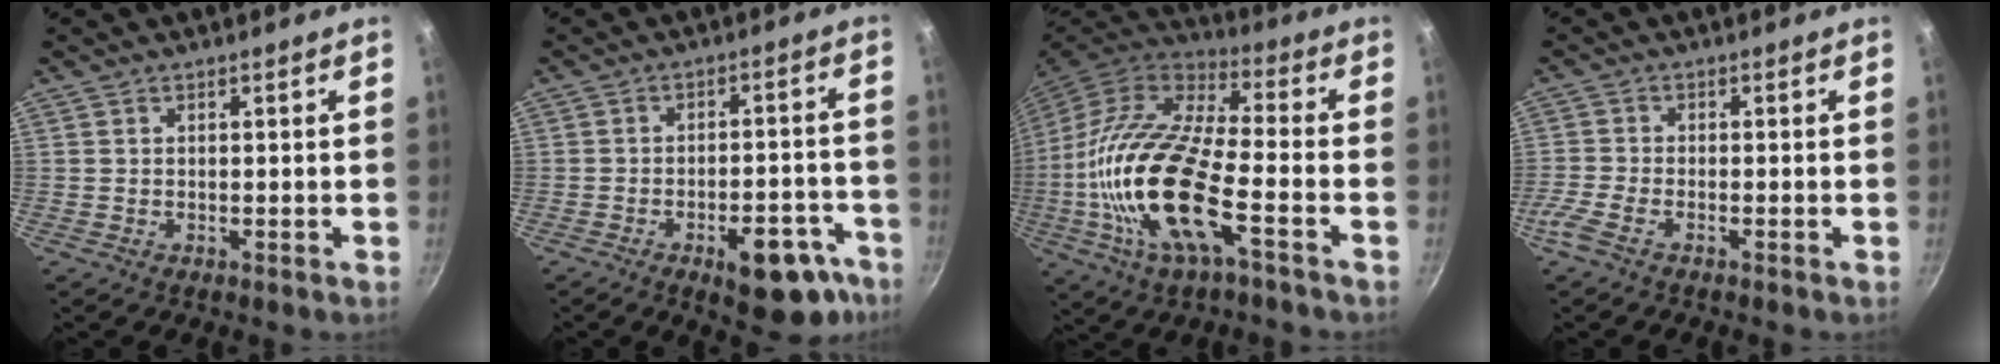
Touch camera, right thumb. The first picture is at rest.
{"total": 12.0, "force": [-6.8, 4.9, 8.5], "torque": [-0.089, 0.043, -0.086]}
{"total": 23.6, "force": [-6.7, 8.4, 21.0], "torque": [-0.464, 0.018, -0.123]}
{"total": 3.8, "force": [-2.5, 1.4, 2.5], "torque": [-0.073, 0.006, -0.055]}